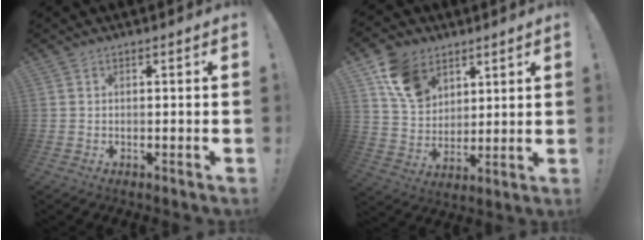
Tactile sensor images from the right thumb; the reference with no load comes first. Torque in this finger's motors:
{"motor_torque": [0.06, 0.12, 0.28, 0.24, 0.04]}